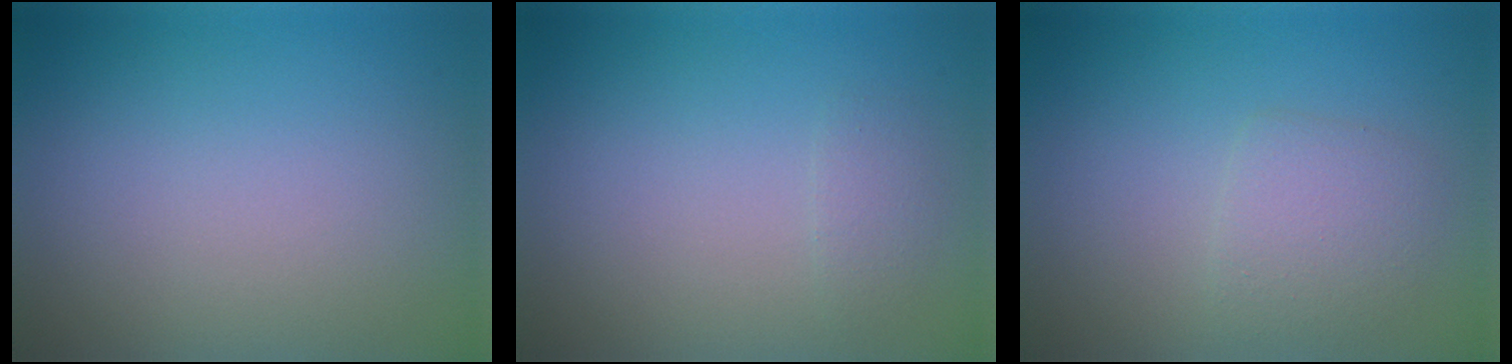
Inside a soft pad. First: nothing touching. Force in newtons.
{"total": 0.9, "press": 0.9, "slide": 0.0}
{"total": 2.3, "press": 2.3, "slide": 0.0}